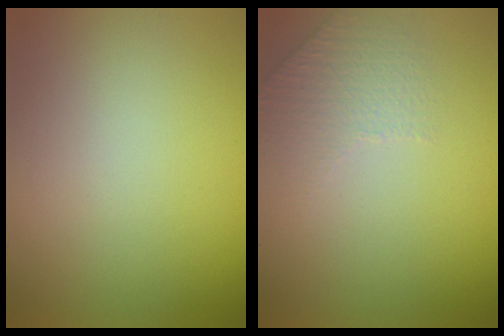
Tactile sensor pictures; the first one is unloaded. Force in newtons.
{"total": 1.5, "press": 1.0, "slide": 1.1}